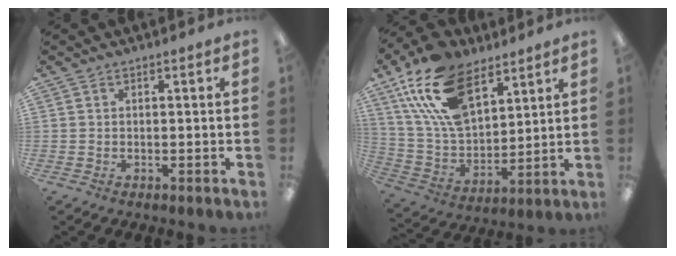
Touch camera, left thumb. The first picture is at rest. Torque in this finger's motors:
{"motor_torque": [0.64, 0.76, 1.39, -1.38, 0.20]}